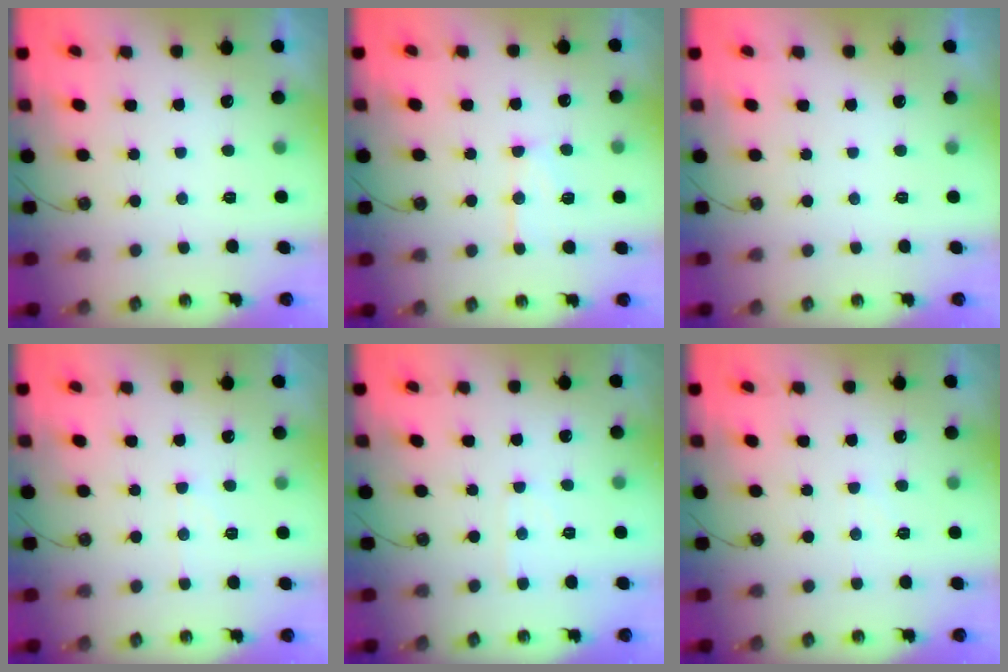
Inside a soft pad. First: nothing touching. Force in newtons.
{"total": 10.9, "press": 10.9, "slide": 0.9}
{"total": 0.0}
{"total": 7.2, "press": 7.2, "slide": 0.7}
{"total": 3.3, "press": 3.3, "slide": 0.5}
{"total": 3.0, "press": 3.0, "slide": 0.4}